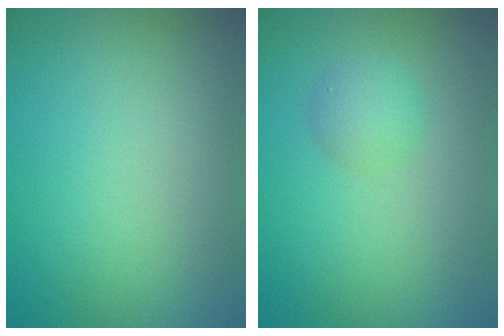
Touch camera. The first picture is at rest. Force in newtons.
{"total": 1.8, "press": 1.8, "slide": 0.0}